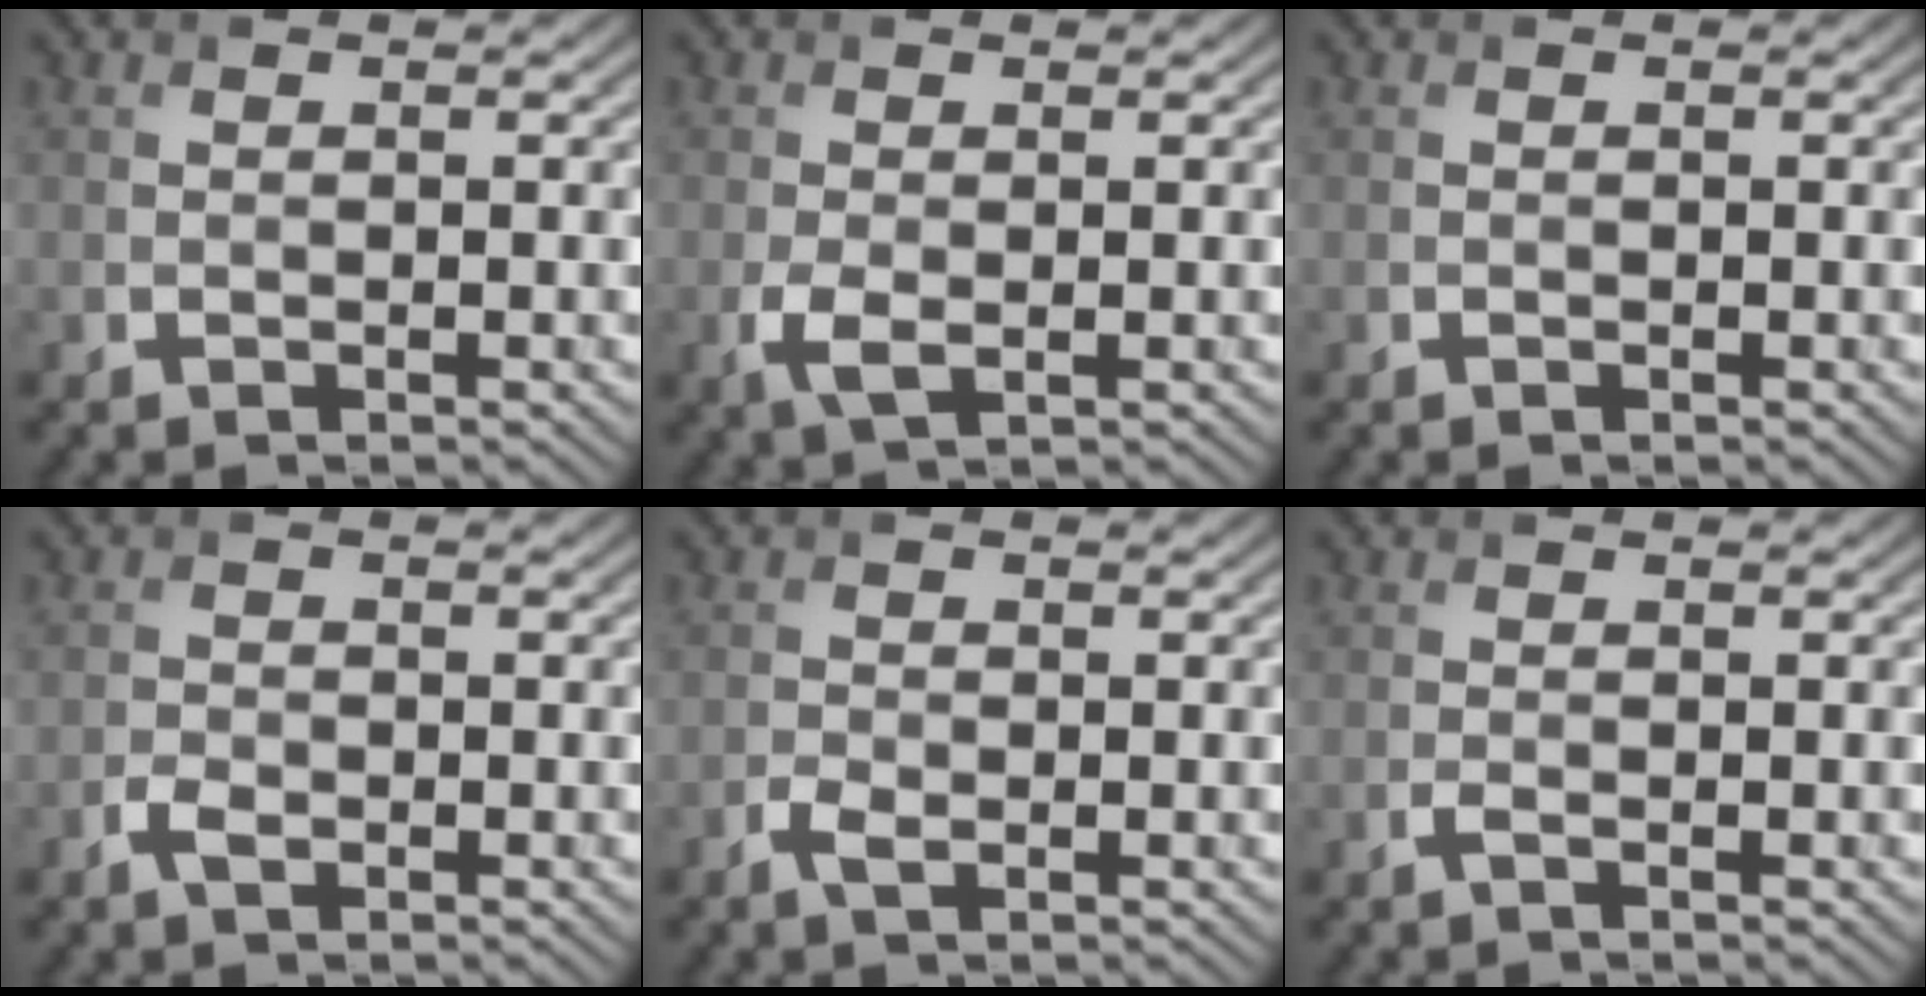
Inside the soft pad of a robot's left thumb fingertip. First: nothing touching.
{"total": 2.6, "force": [-0.6, 1.2, 2.2], "torque": [-0.057, -0.009, -0.011]}
{"total": 0.0}
{"total": 1.8, "force": [-1.0, 1.0, 1.1], "torque": [-0.023, -0.001, -0.023]}
{"total": 1.8, "force": [-0.9, 0.8, 1.3], "torque": [-0.029, -0.003, -0.020]}
{"total": 0.6, "force": [-0.3, 0.1, 0.6], "torque": [-0.014, 0.001, -0.008]}